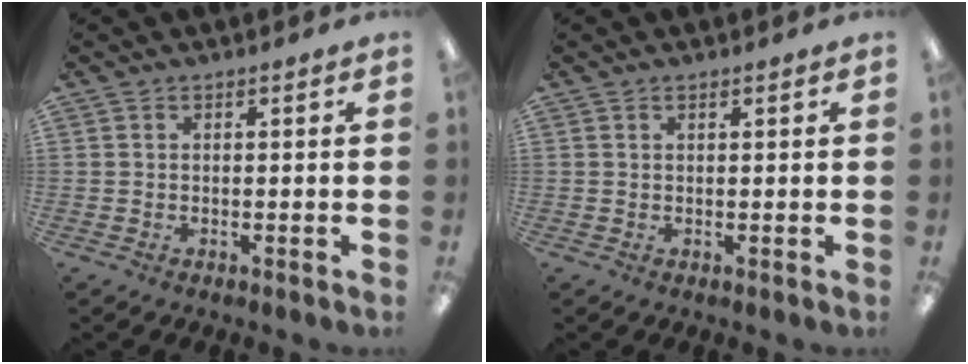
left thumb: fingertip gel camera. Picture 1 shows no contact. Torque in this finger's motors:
{"motor_torque": [-0.44, 0.08, -0.58, 0.03, -0.03]}